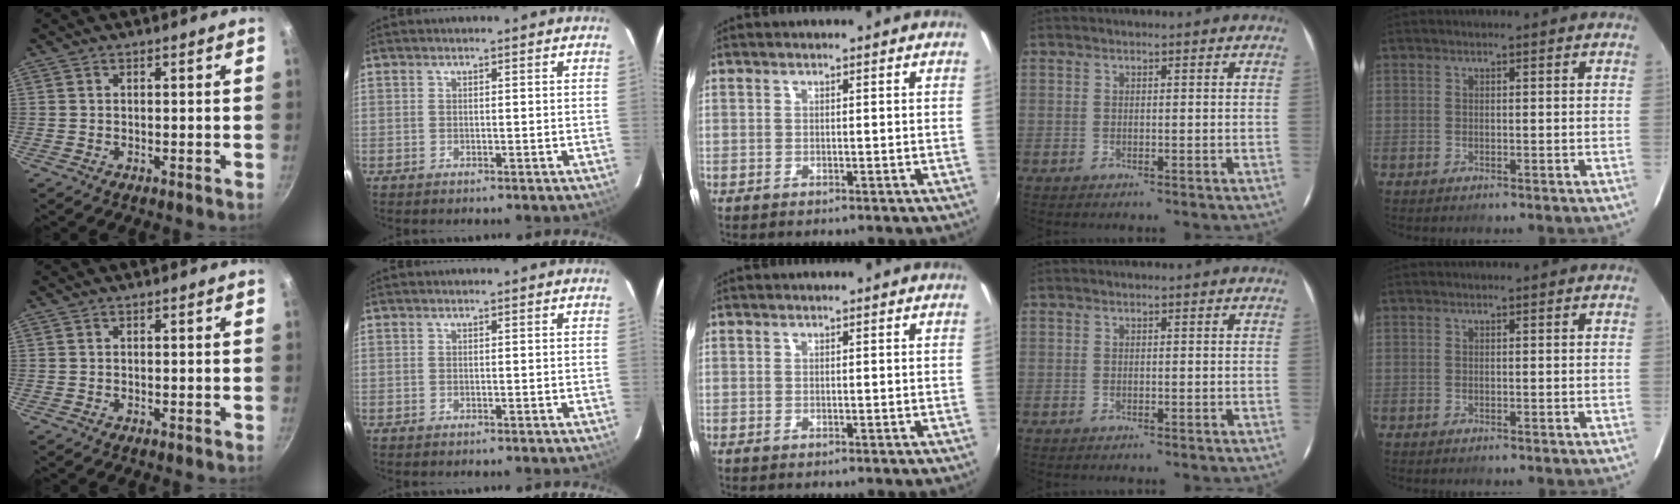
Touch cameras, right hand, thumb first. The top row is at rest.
{}